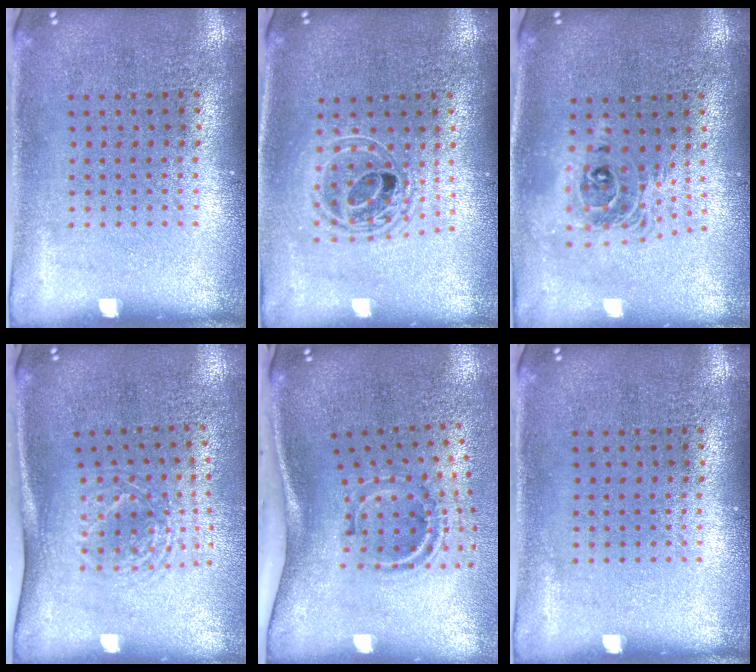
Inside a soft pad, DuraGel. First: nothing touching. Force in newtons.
{"total": 1.7, "press": 1.4, "slide": 0.9}
{"total": 2.0, "press": 1.5, "slide": 1.3}
{"total": 1.8, "press": 1.3, "slide": 1.2}
{"total": 2.2, "press": 1.2, "slide": 1.8}
{"total": 0.0}